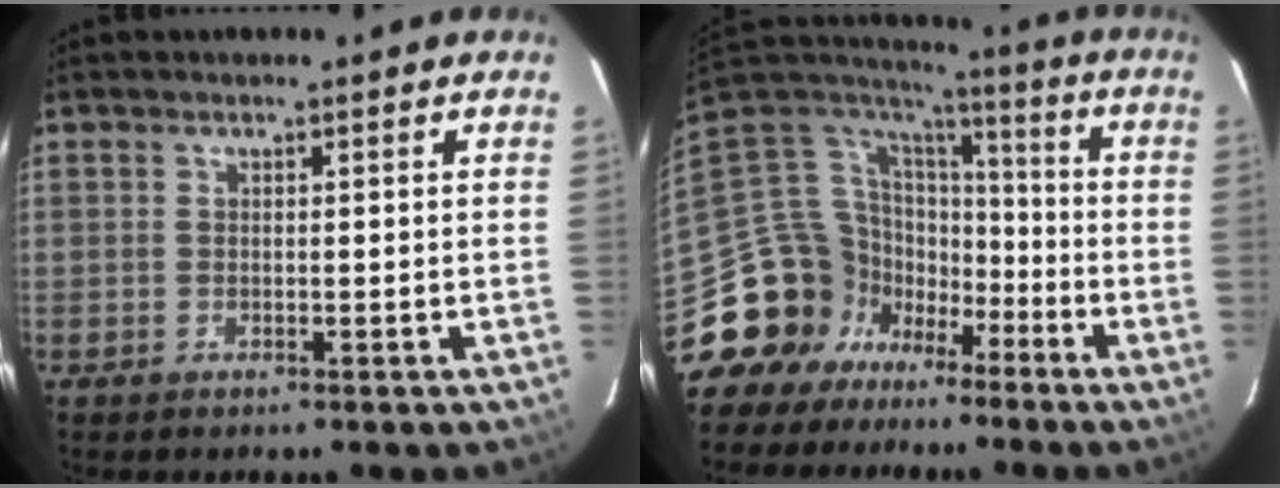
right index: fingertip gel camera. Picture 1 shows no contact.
{"total": 17.9, "force": [-10.8, 13.4, 4.8], "torque": [-0.125, 0.036, -0.189]}